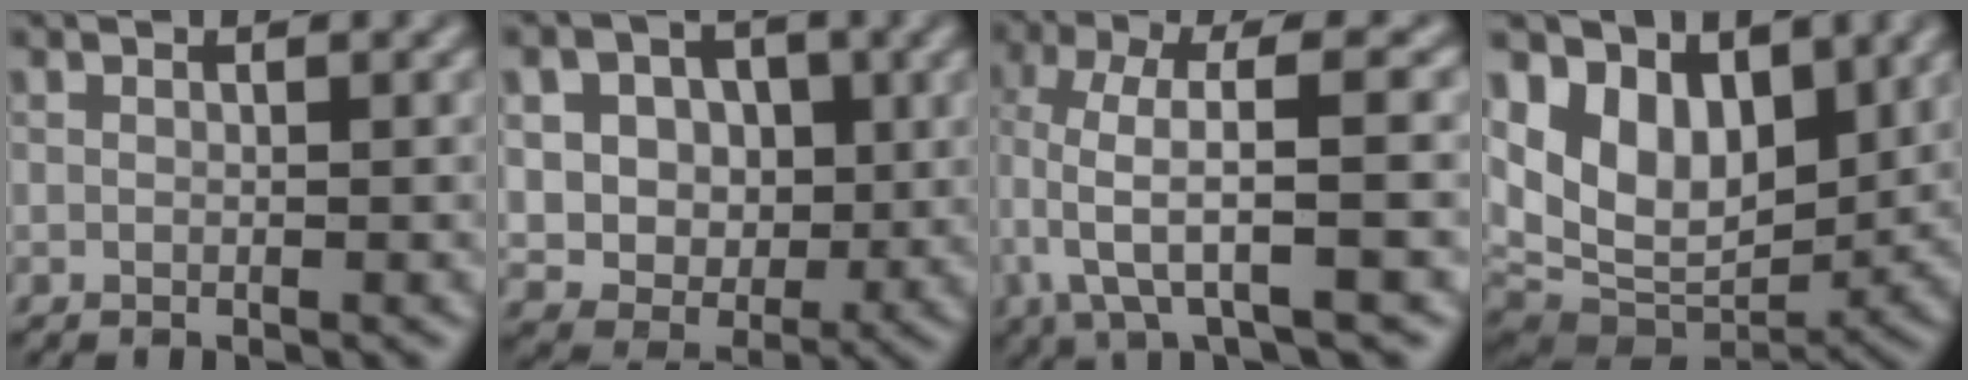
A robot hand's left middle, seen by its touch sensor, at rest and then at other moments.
{"total": 8.2, "force": [2.3, 6.6, 4.3], "torque": [-0.079, 0.015, 0.036]}
{"total": 6.6, "force": [-0.6, 1.4, 6.4], "torque": [-0.125, 0.010, -0.013]}
{"total": 8.8, "force": [3.7, 5.7, 5.5], "torque": [-0.102, -0.010, 0.063]}